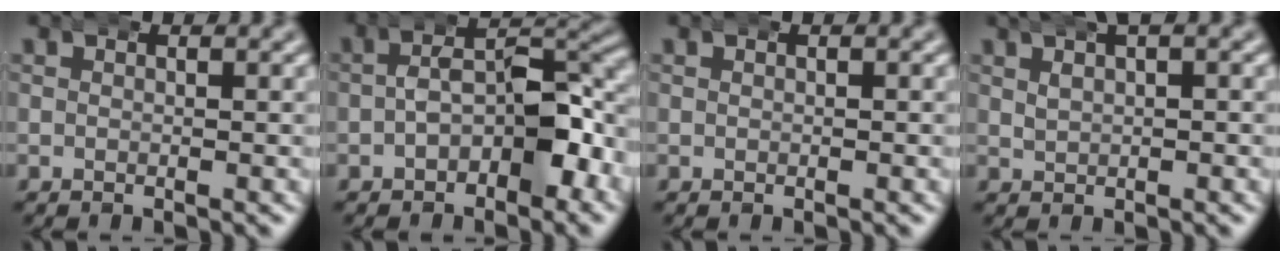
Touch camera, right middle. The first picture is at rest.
{"total": 6.4, "force": [-0.6, 3.5, 5.3], "torque": [-0.063, 0.008, -0.015]}
{"total": 0.0}
{"total": 2.7, "force": [1.8, 1.1, 1.7], "torque": [-0.026, 0.010, 0.031]}